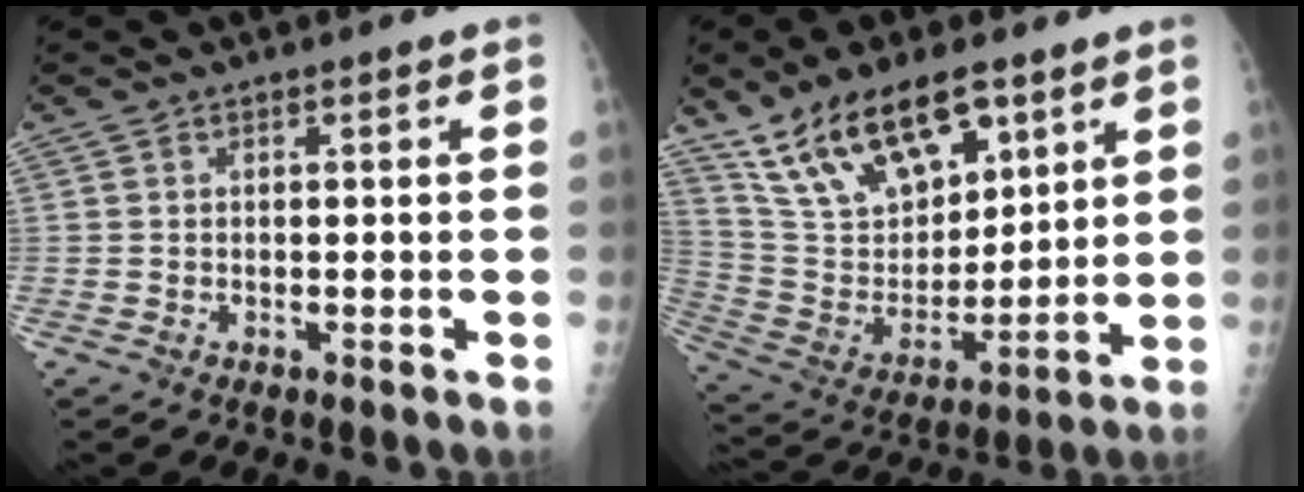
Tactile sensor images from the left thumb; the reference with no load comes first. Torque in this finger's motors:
{"motor_torque": [0.41, 0.42, 1.51, -1.26, 0.35]}